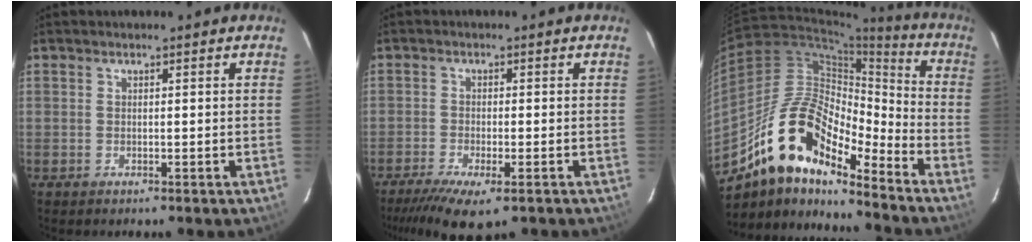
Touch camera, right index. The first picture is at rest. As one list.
[{"total": 9.3, "force": [-6.7, 2.3, 6.1], "torque": [-0.135, -0.036, -0.111]}, {"total": 19.2, "force": [-13.8, 6.9, 11.5], "torque": [-0.199, -0.001, -0.267]}]